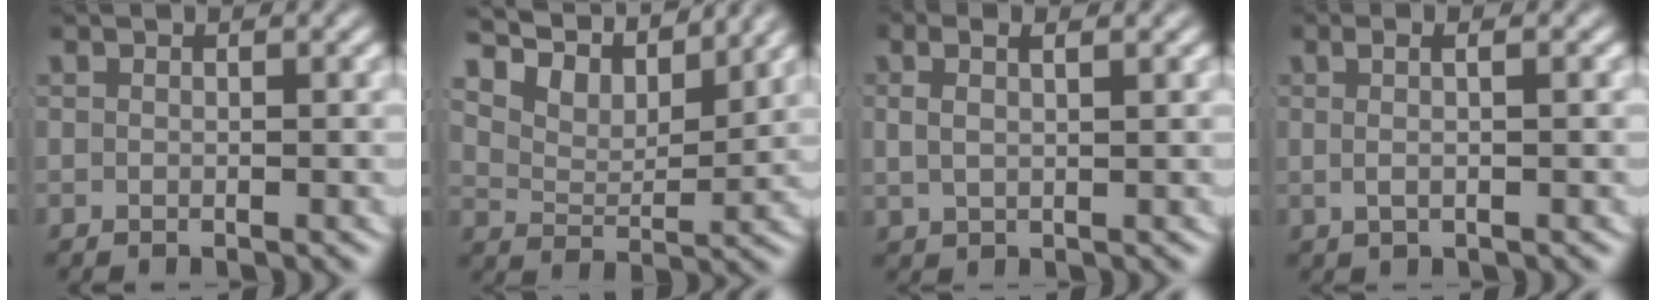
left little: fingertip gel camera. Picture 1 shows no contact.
{"total": 8.7, "force": [6.6, 3.7, 4.3], "torque": [-0.076, 0.019, 0.100]}
{"total": 1.9, "force": [0.8, 0.8, 1.6], "torque": [-0.036, -0.003, 0.021]}
{"total": 2.0, "force": [0.2, 0.1, 2.0], "torque": [-0.029, 0.000, 0.006]}